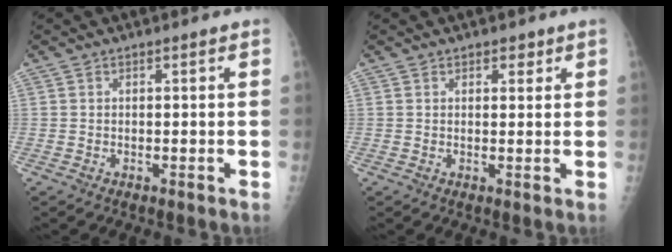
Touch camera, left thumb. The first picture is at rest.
{"total": 2.3, "force": [1.4, 1.4, 1.1], "torque": [0.002, -0.005, 0.016]}